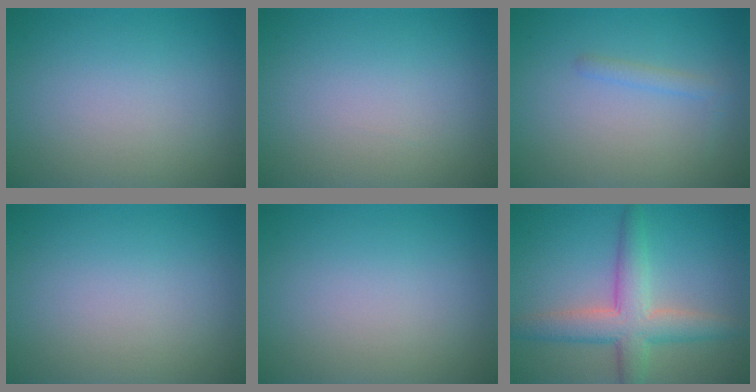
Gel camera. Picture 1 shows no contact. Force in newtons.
{"total": 0.0}
{"total": 1.1, "press": 1.1, "slide": 0.0}
{"total": 0.0}
{"total": 0.0}
{"total": 5.4, "press": 5.4, "slide": 0.2}